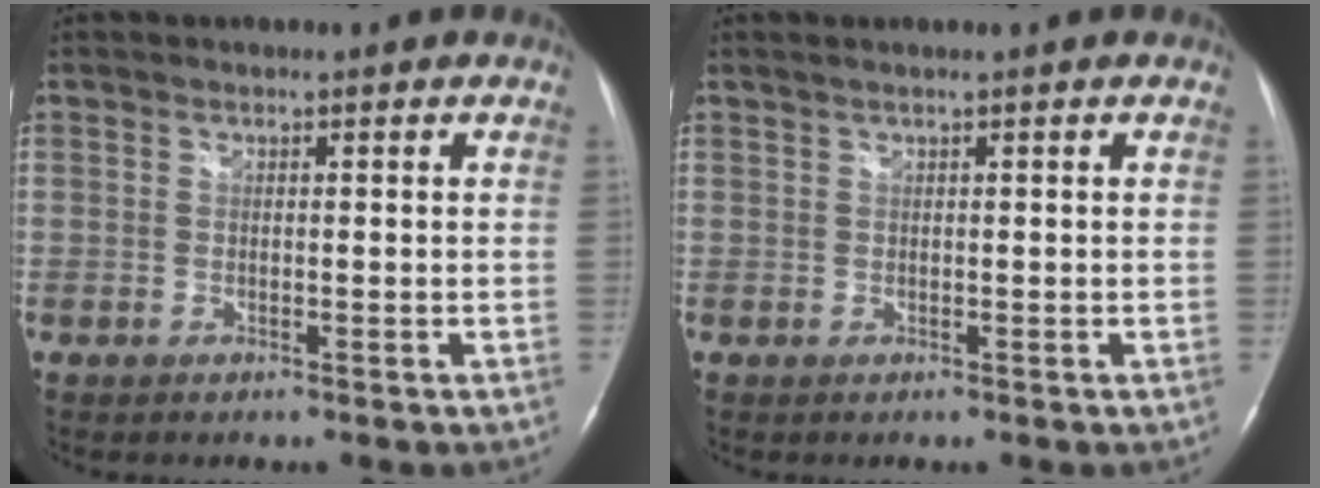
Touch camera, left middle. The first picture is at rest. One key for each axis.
{"total": 1.0, "fx": 0.7, "fy": -0.2, "fz": 0.7, "tx": -0.021, "ty": 0.013, "tz": 0.018}